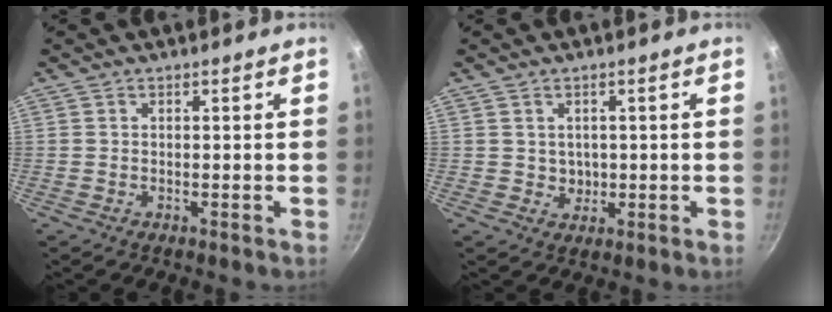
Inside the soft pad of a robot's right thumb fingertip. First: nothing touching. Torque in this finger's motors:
{"motor_torque": [-0.48, 0.61, 0.47, 0.08, -0.06]}